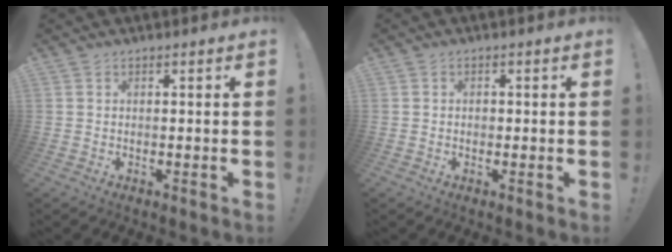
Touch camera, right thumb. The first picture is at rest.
{"total": 1.0, "force": [-0.5, 0.8, 0.5], "torque": [-0.002, -0.001, -0.011]}